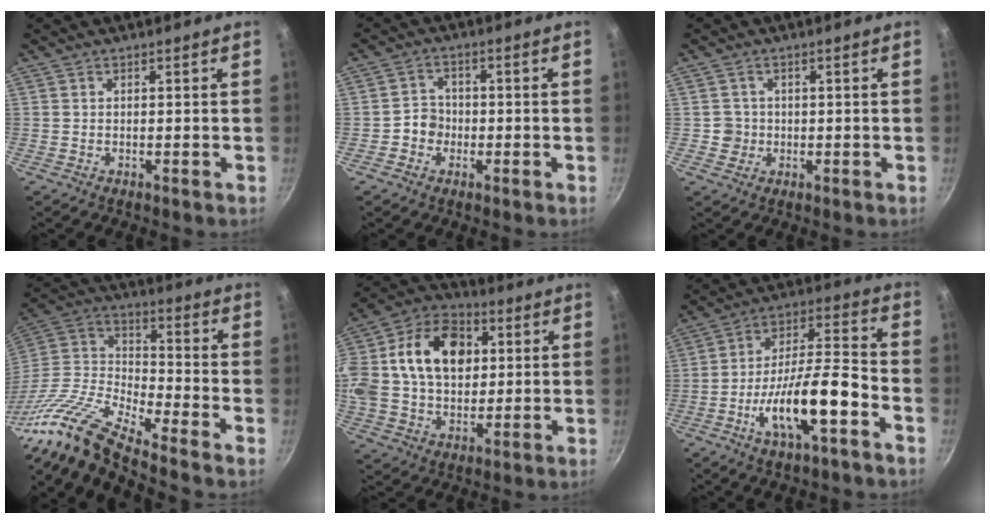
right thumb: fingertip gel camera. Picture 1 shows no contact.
{"total": 4.0, "force": [-1.2, 3.6, 1.3], "torque": [0.008, 0.017, -0.025]}
{"total": 2.7, "force": [-0.1, 2.7, 0.3], "torque": [0.017, 0.007, 0.000]}
{"total": 19.1, "force": [-15.2, 4.1, 10.8], "torque": [-0.183, 0.073, -0.316]}
{"total": 26.0, "force": [5.0, 18.4, 17.7], "torque": [-0.337, 0.037, 0.076]}
{"total": 15.6, "force": [-6.4, 4.7, 13.5], "torque": [-0.223, 0.047, -0.114]}